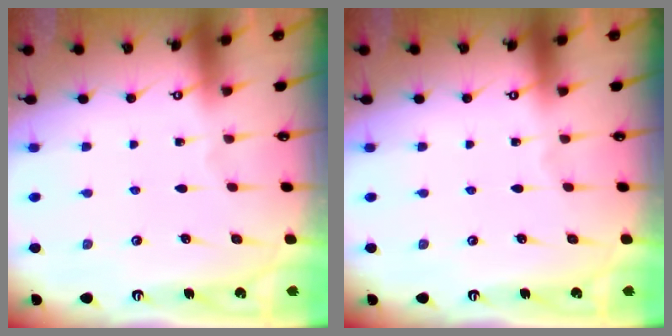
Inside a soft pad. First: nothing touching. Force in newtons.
{"total": 0.0}